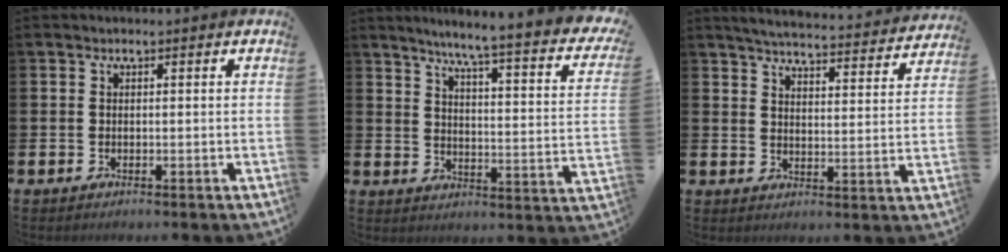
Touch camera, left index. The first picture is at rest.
{"total": 5.9, "force": [4.9, -0.1, 3.3], "torque": [-0.072, -0.052, 0.070]}
{"total": 5.1, "force": [5.0, 0.3, 1.1], "torque": [-0.036, -0.041, 0.083]}